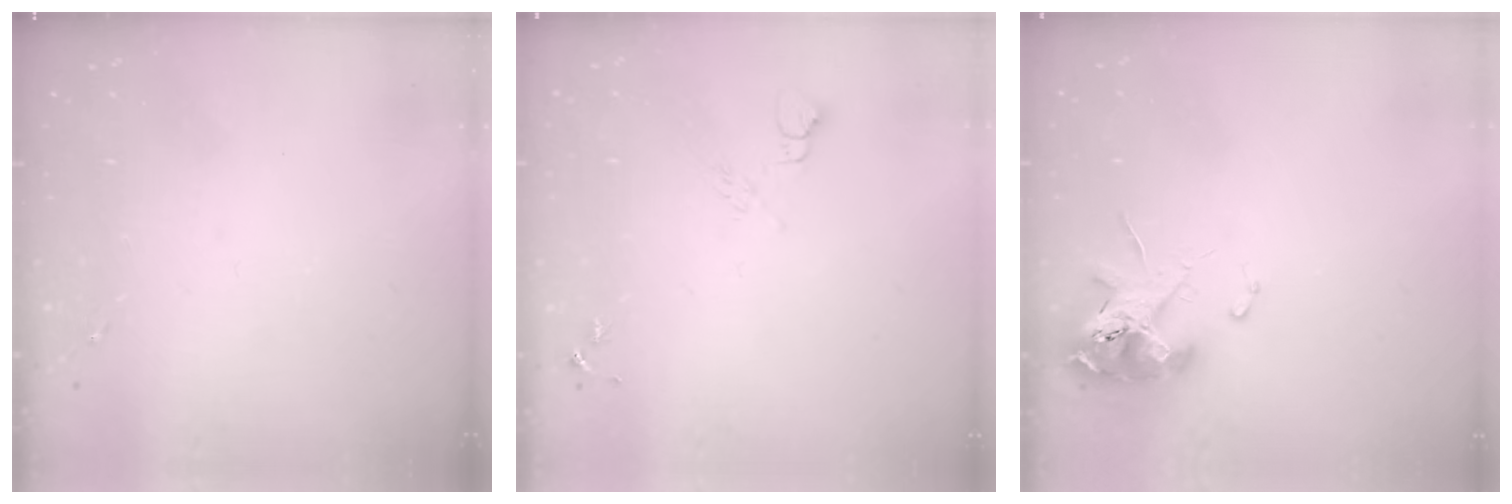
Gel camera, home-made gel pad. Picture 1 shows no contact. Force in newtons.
{"total": 6.6, "press": 6.5, "slide": 0.8}
{"total": 10.9, "press": 10.8, "slide": 1.8}